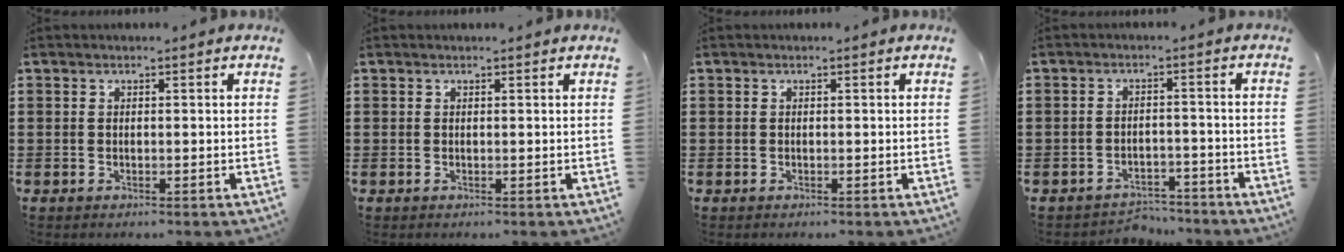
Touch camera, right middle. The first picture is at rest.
{"total": 0.0}
{"total": 0.0}
{"total": 3.3, "force": [-3.2, 0.7, -0.2], "torque": [-0.005, 0.001, -0.070]}